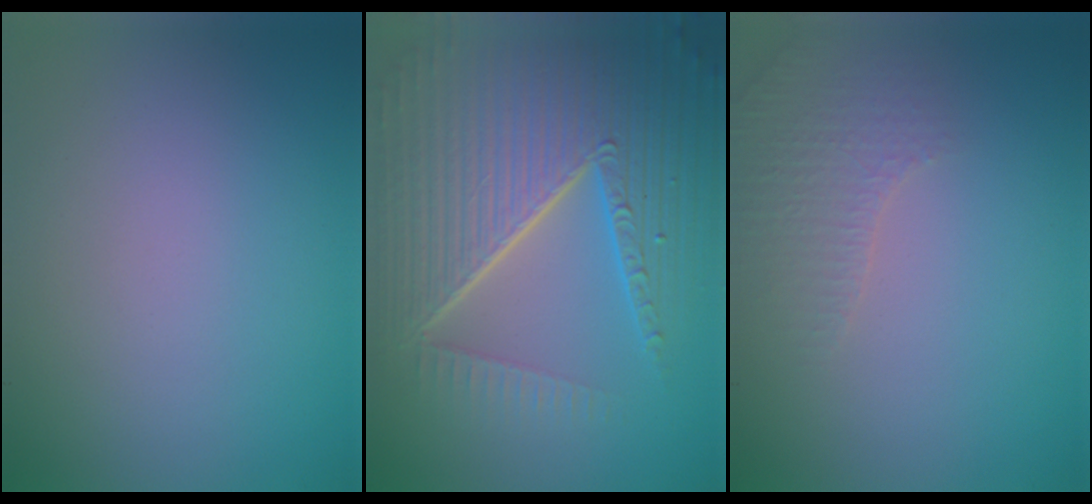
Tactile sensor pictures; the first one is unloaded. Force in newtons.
{"total": 10.6, "press": 6.6, "slide": 8.3}
{"total": 2.3, "press": 2.2, "slide": 0.7}